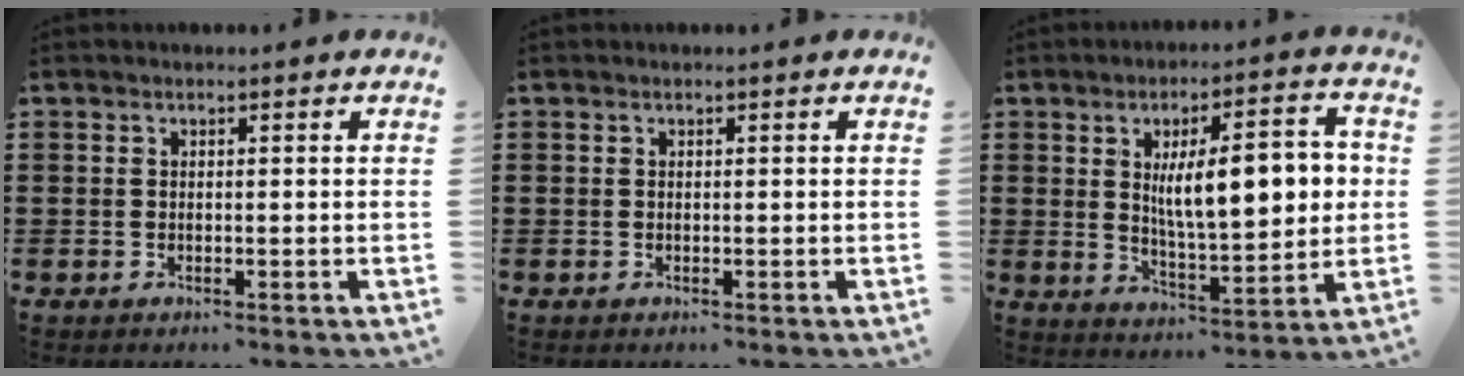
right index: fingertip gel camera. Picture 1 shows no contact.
{"total": 0.0}
{"total": 11.3, "force": [2.0, 3.5, 10.5], "torque": [-0.173, 0.002, 0.028]}